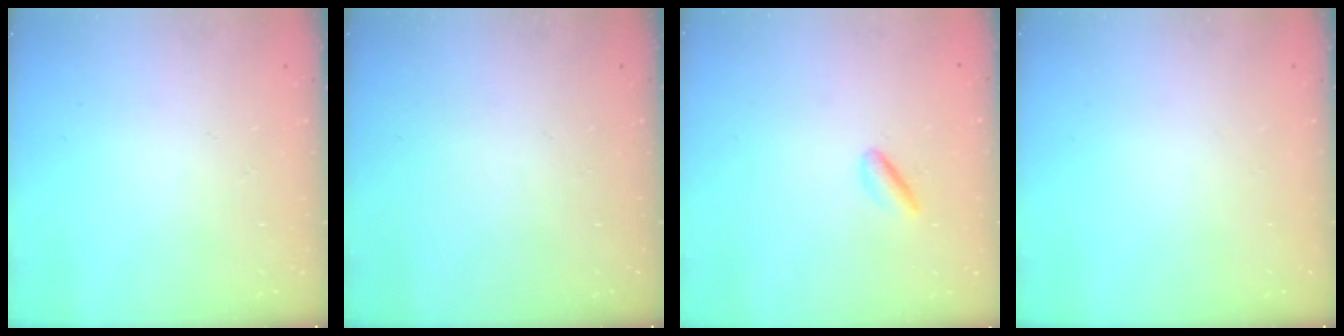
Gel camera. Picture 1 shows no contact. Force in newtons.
{"total": 0.0}
{"total": 2.9, "press": 2.8, "slide": 1.1}
{"total": 0.0}